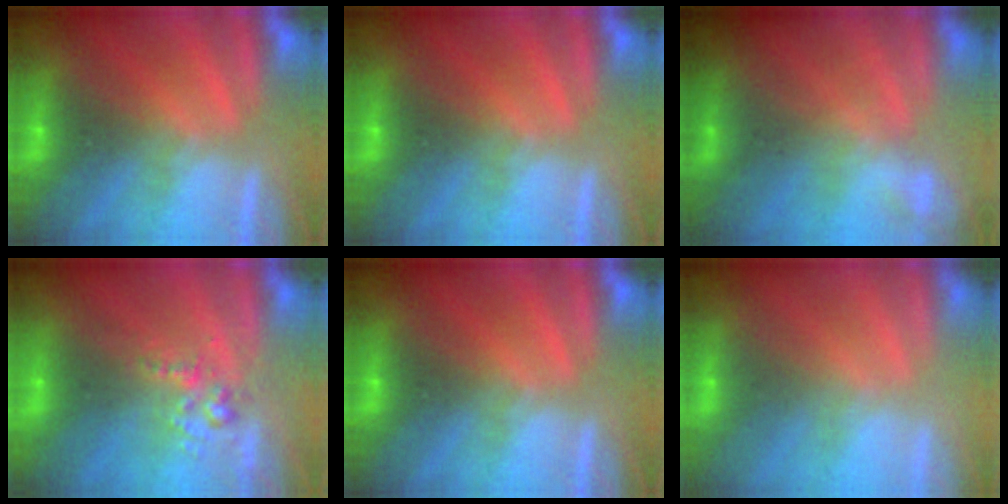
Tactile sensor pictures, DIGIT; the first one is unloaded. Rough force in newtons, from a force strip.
{"total": 0.0}
{"total": 1.9}
{"total": 2.5}
{"total": 0.0}
{"total": 2.4}